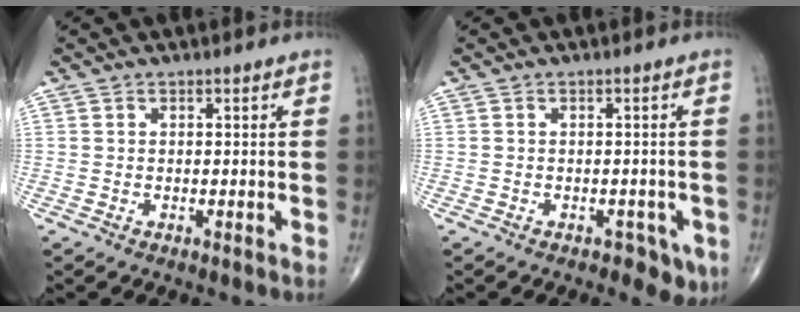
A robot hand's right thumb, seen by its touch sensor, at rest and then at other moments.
{"total": 3.9, "force": [-1.9, 2.1, 2.6], "torque": [-0.017, 0.006, -0.021]}